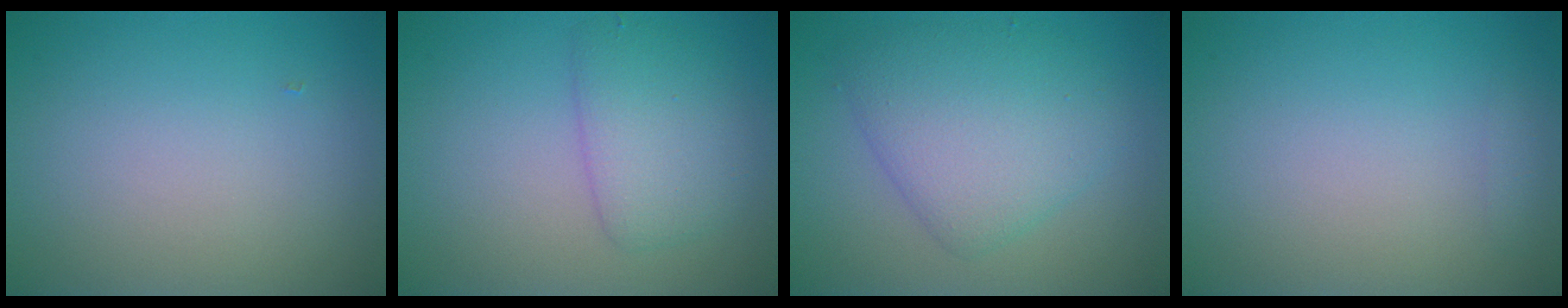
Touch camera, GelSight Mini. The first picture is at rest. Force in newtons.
{"total": 3.3, "press": 3.3, "slide": 0.1}
{"total": 5.4, "press": 5.4, "slide": 0.1}
{"total": 0.7, "press": 0.7, "slide": 0.1}